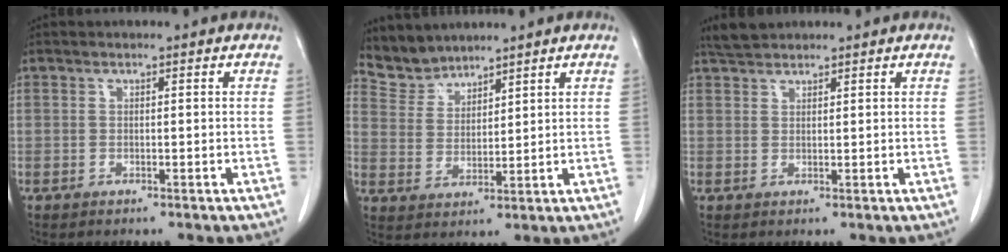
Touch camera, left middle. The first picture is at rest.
{"total": 5.1, "force": [4.9, 1.2, -0.5], "torque": [0.007, 0.006, 0.110]}
{"total": 2.6, "force": [2.5, 0.5, 0.5], "torque": [-0.015, 0.010, 0.048]}